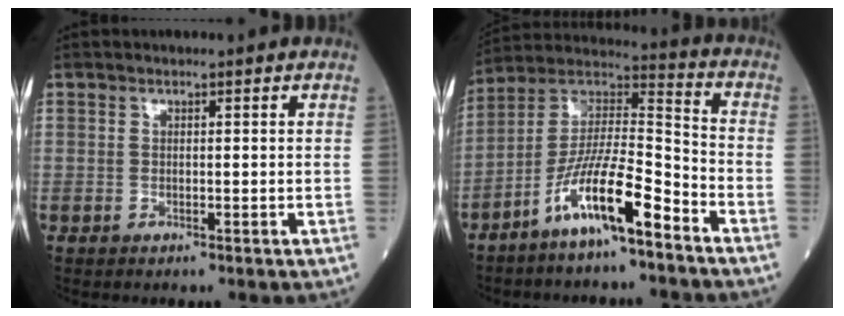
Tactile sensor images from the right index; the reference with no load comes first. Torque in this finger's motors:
{"motor_torque": [1.26, -0.88, 0.87, 0.21]}